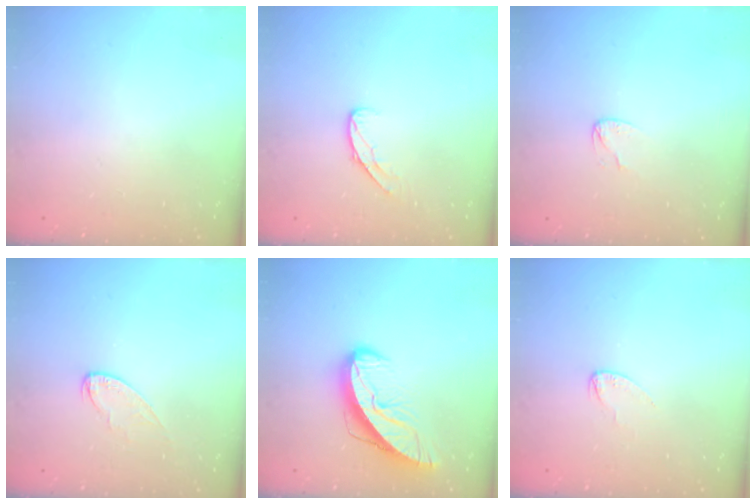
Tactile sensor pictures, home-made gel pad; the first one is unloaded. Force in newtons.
{"total": 5.1, "press": 5.1, "slide": 0.4}
{"total": 3.8, "press": 3.8, "slide": 0.2}
{"total": 5.5, "press": 5.5, "slide": 0.4}
{"total": 10.8, "press": 10.7, "slide": 1.2}
{"total": 2.6, "press": 2.6, "slide": 0.2}